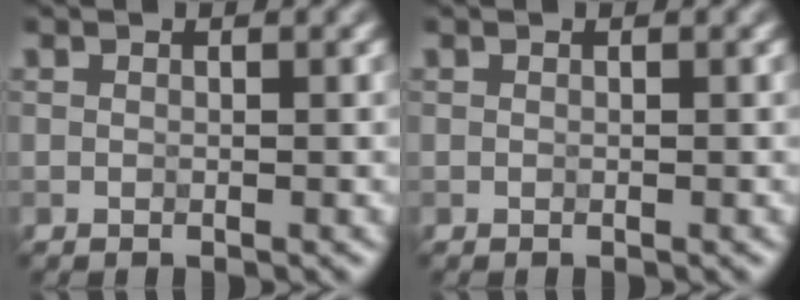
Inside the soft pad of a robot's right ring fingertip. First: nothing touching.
{"total": 0.0}